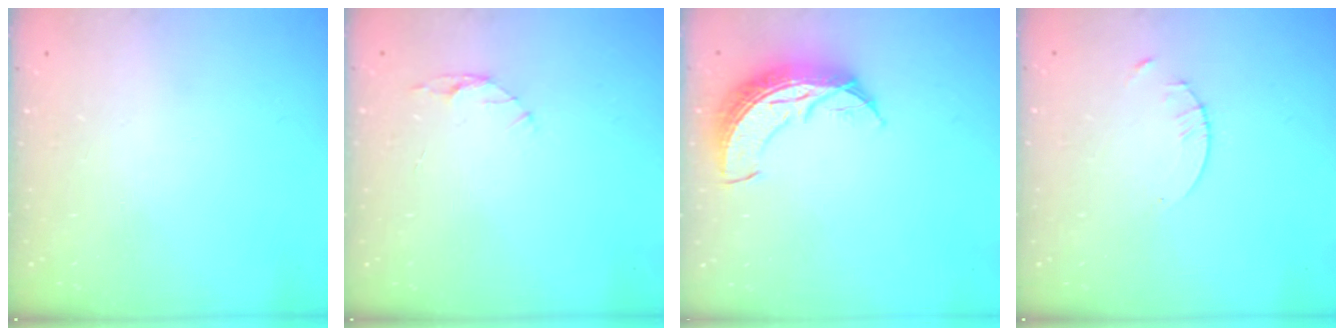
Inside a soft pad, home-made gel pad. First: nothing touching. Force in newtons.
{"total": 4.3, "press": 4.3, "slide": 0.5}
{"total": 9.8, "press": 9.8, "slide": 0.9}
{"total": 1.3, "press": 1.3, "slide": 0.2}